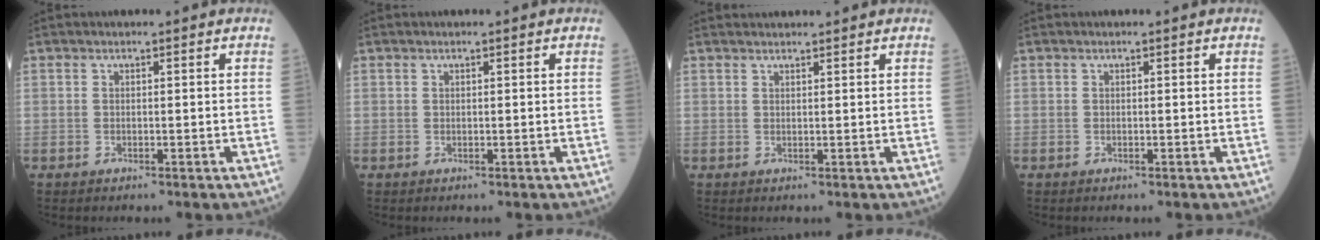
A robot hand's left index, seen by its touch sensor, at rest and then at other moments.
{"total": 0.0}
{"total": 3.0, "force": [2.9, 0.2, 0.5], "torque": [-0.007, 0.025, 0.042]}
{"total": 0.0}